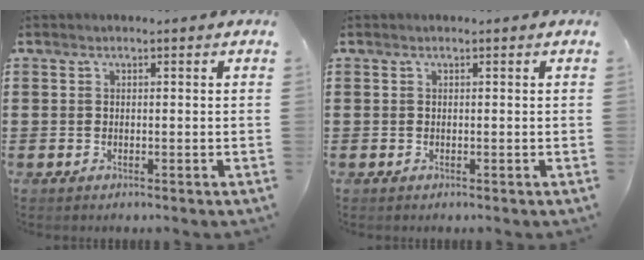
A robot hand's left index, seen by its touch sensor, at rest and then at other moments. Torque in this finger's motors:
{"motor_torque": [0.00, 0.00, 0.00, 0.00]}